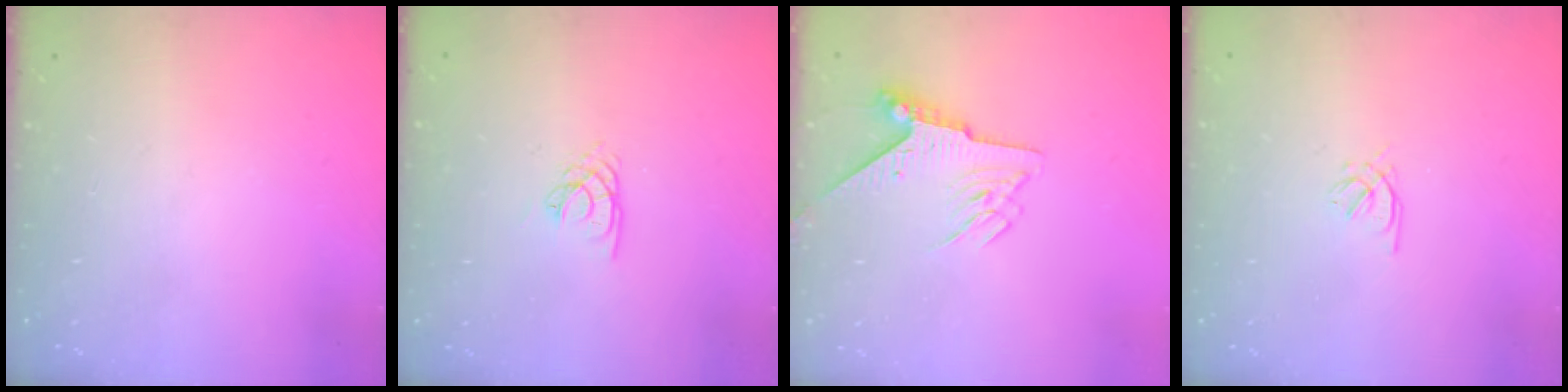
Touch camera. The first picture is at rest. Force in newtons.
{"total": 2.2, "press": 2.2, "slide": 0.2}
{"total": 8.1, "press": 8.0, "slide": 1.3}
{"total": 0.9, "press": 0.8, "slide": 0.4}